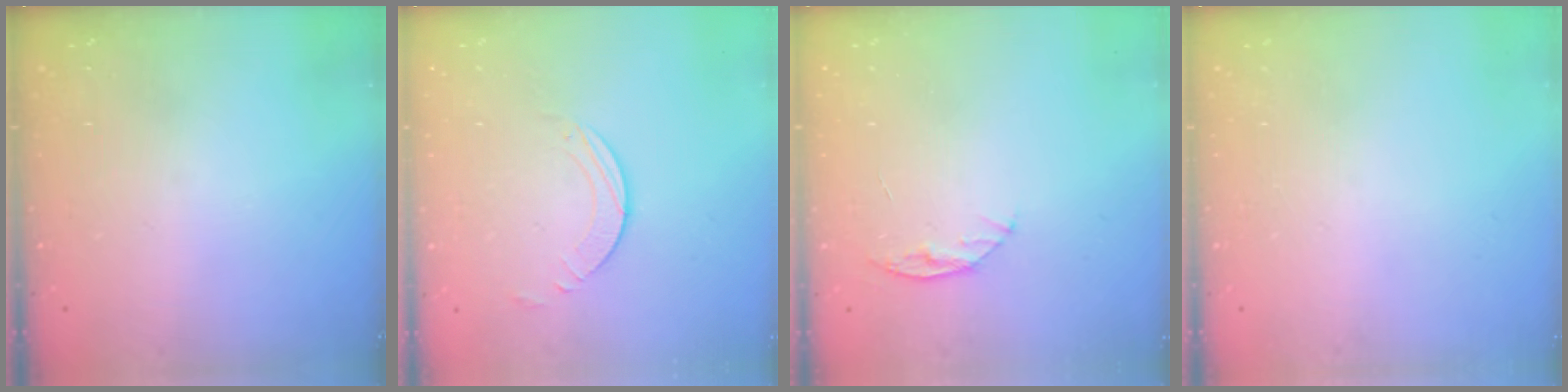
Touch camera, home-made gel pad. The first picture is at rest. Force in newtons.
{"total": 2.8, "press": 2.8, "slide": 0.2}
{"total": 5.1, "press": 5.1, "slide": 0.5}
{"total": 0.0}